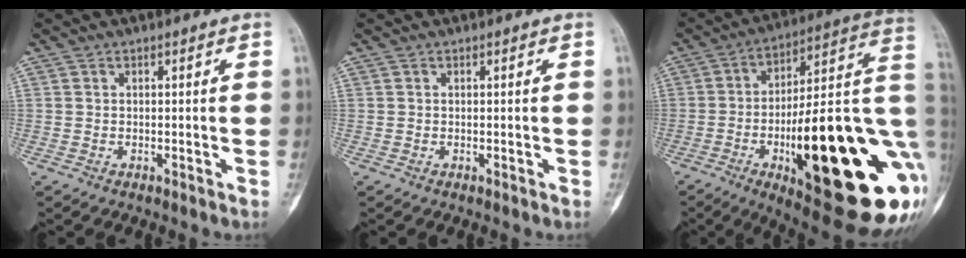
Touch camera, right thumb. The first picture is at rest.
{"total": 0.0}
{"total": 37.5, "force": [-7.7, 11.2, 34.9], "torque": [-0.430, 0.011, -0.105]}